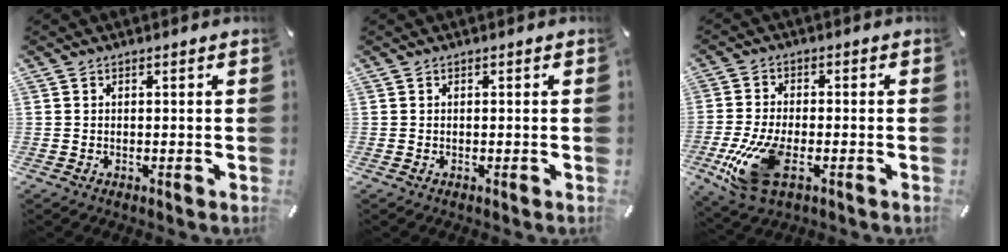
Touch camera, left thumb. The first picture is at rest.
{"total": 0.0}
{"total": 12.4, "force": [-4.1, 6.0, 10.0], "torque": [-0.222, -0.007, -0.070]}